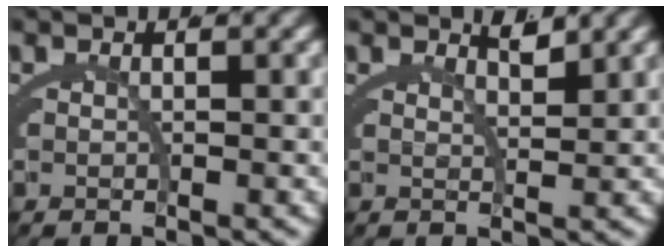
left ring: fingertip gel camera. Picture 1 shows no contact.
{"total": 1.4, "force": [1.0, -0.7, 0.5], "torque": [-0.007, -0.010, 0.029]}